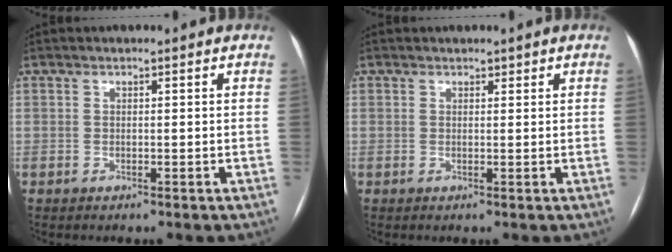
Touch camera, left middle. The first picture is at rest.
{"total": 0.9, "force": [0.8, 0.5, 0.3], "torque": [-0.006, 0.008, 0.011]}